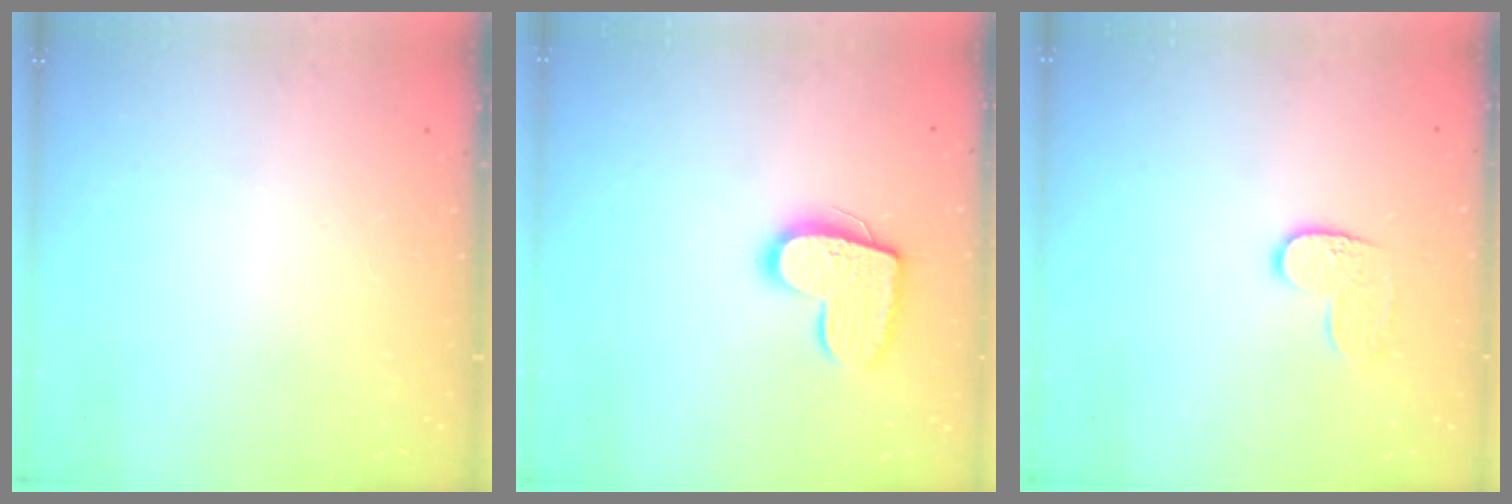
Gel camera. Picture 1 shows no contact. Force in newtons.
{"total": 14.5, "press": 14.5, "slide": 0.9}
{"total": 6.8, "press": 6.8, "slide": 0.1}